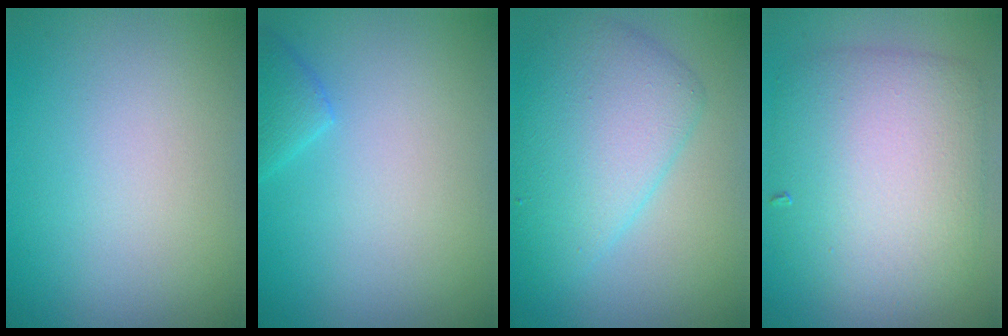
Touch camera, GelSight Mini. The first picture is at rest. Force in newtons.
{"total": 1.6, "press": 1.6, "slide": 0.2}
{"total": 6.1, "press": 6.1, "slide": 0.1}
{"total": 7.9, "press": 7.9, "slide": 0.3}